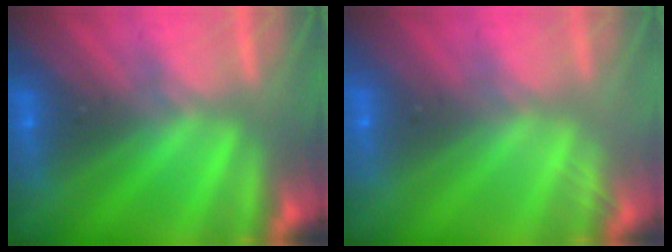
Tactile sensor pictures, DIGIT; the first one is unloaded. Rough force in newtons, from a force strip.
{"total": 2.1}